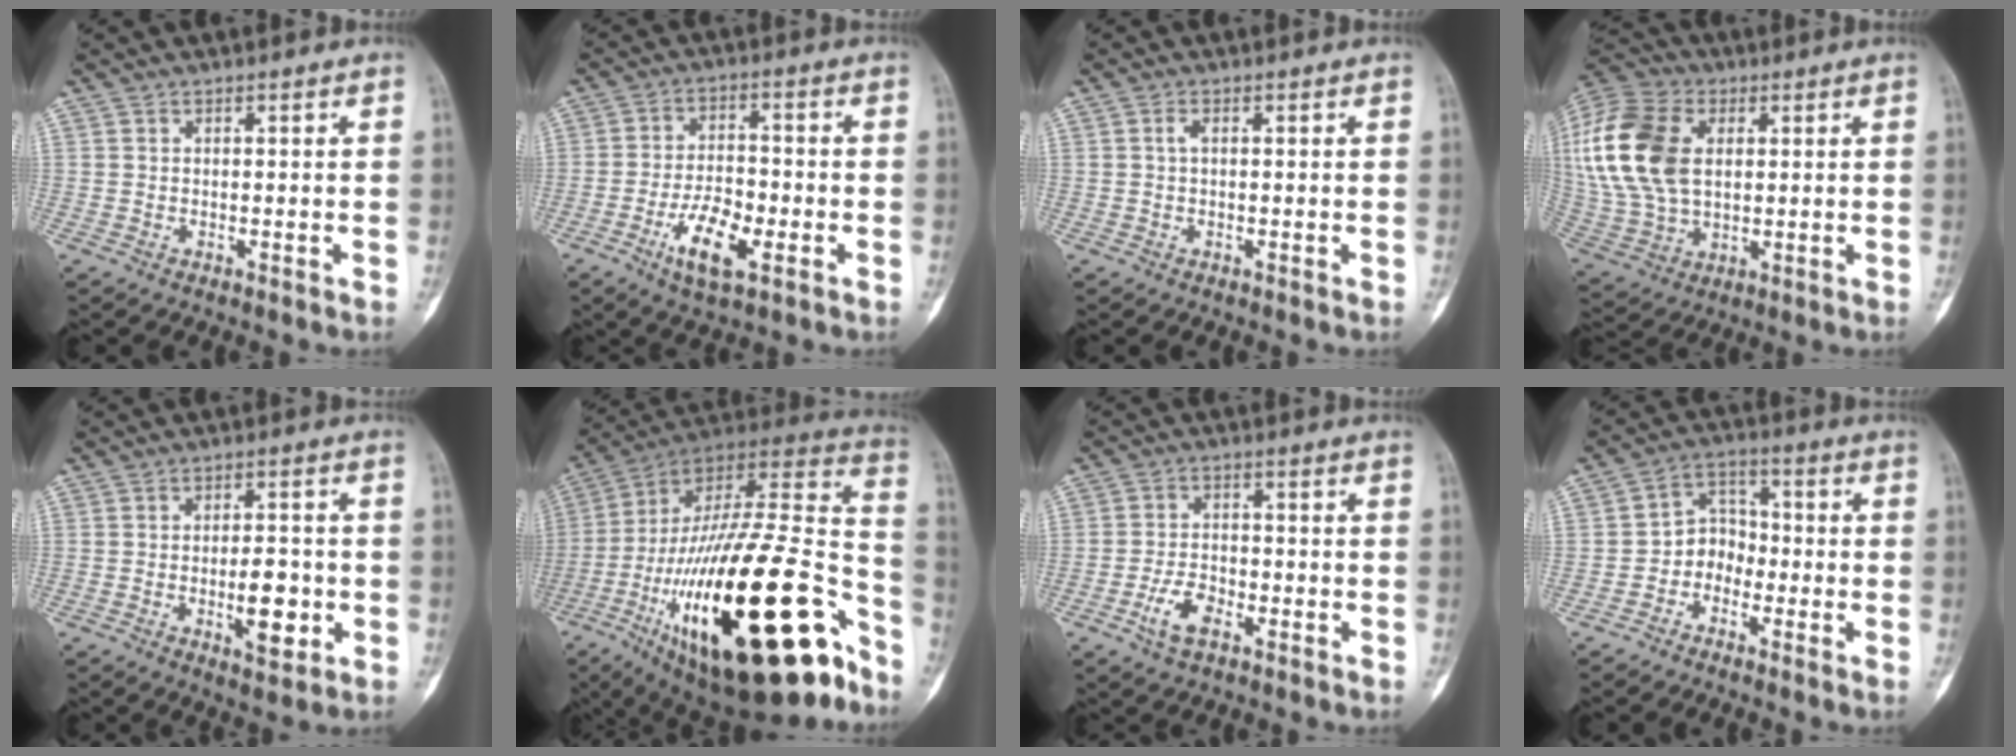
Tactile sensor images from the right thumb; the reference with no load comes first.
{"total": 9.3, "force": [-3.8, 3.9, 7.6], "torque": [-0.133, 0.014, -0.067]}
{"total": 1.0, "force": [0.1, 0.4, 0.9], "torque": [-0.023, 0.000, 0.000]}
{"total": 22.7, "force": [4.6, 14.8, 16.6], "torque": [-0.375, 0.007, 0.088]}
{"total": 7.9, "force": [-1.9, 3.6, 6.8], "torque": [-0.082, 0.008, -0.022]}
{"total": 42.4, "force": [-17.5, 15.3, 35.4], "torque": [-0.544, 0.053, -0.277]}
{"total": 5.9, "force": [-2.9, 3.0, 4.1], "torque": [-0.076, 0.016, -0.055]}
{"total": 6.1, "force": [-2.4, 5.0, 2.6], "torque": [-0.006, 0.033, -0.057]}